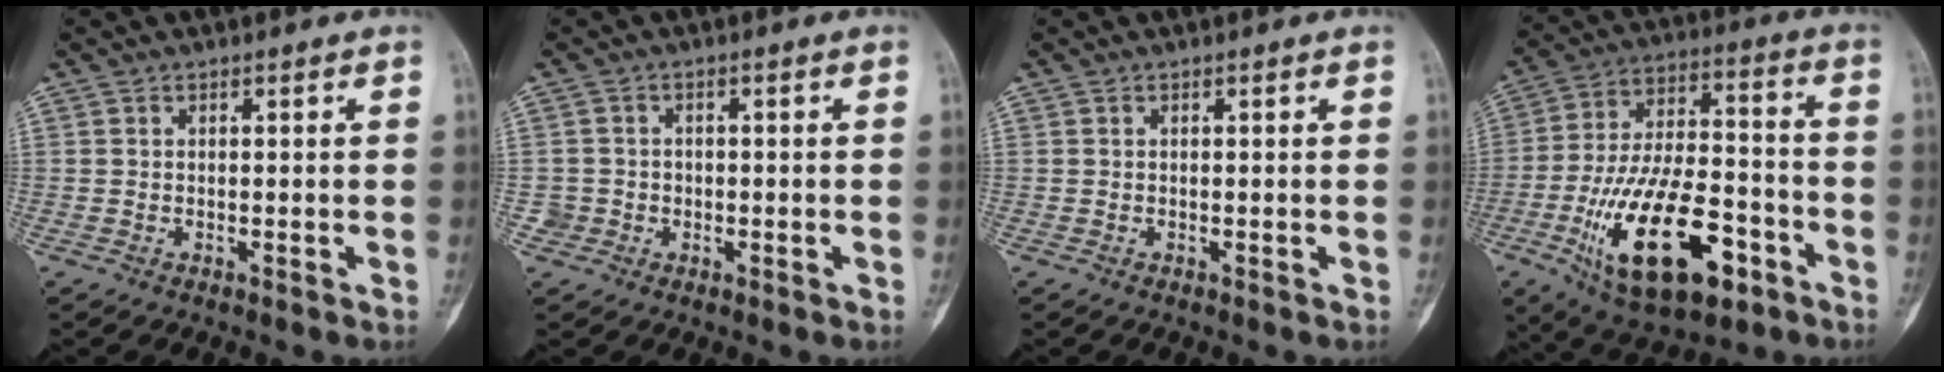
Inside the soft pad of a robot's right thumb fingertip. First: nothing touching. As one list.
[{"total": 2.5, "force": [-0.5, 2.4, -0.2], "torque": [0.022, 0.010, -0.012]}, {"total": 0.0}, {"total": 23.4, "force": [-9.6, 10.9, 18.3], "torque": [-0.314, 0.042, -0.152]}]